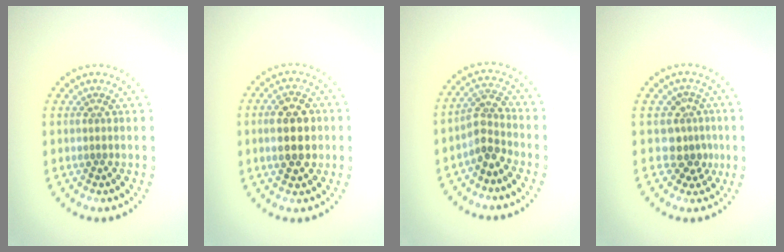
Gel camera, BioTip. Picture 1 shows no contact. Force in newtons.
{"total": 5.3, "press": 5.3, "slide": 0.1}
{"total": 2.7, "press": 2.0, "slide": 1.9}
{"total": 2.7, "press": 1.9, "slide": 1.8}